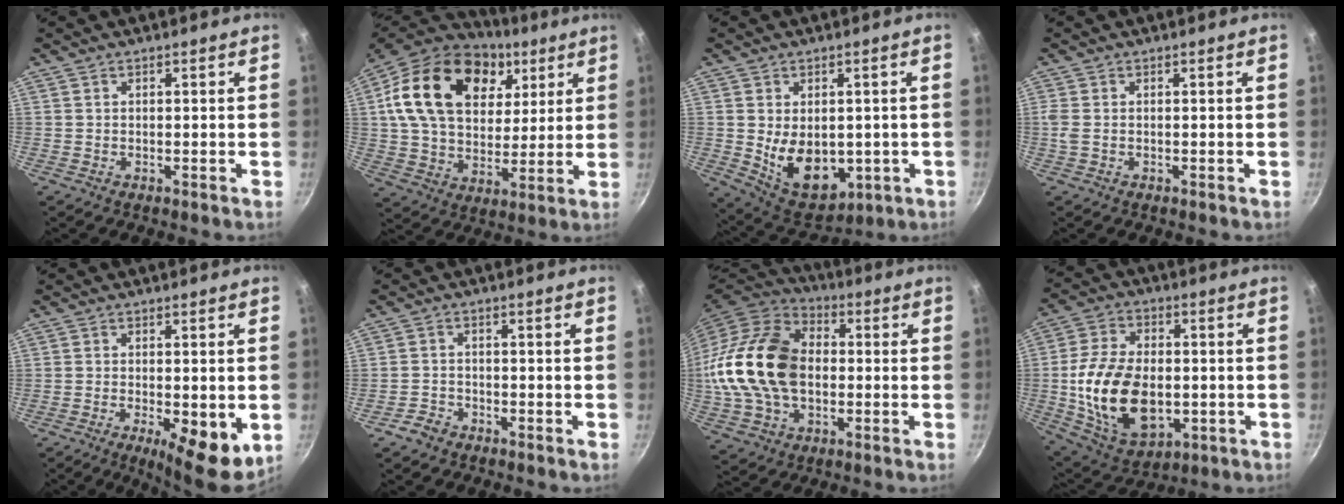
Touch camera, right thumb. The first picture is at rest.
{"total": 26.5, "force": [9.6, 17.8, 17.1], "torque": [-0.289, -0.008, 0.160]}
{"total": 12.7, "force": [-1.0, 8.6, 9.3], "torque": [-0.116, -0.019, 0.013]}
{"total": 1.6, "force": [-0.1, 0.9, 1.3], "torque": [-0.032, 0.000, -0.003]}
{"total": 10.4, "force": [-2.9, 3.3, 9.4], "torque": [-0.127, -0.006, -0.034]}
{"total": 3.2, "force": [-2.3, 2.0, 0.8], "torque": [-0.012, 0.027, -0.041]}
{"total": 23.3, "force": [0.0, 16.1, 16.8], "torque": [-0.313, 0.031, 0.000]}
{"total": 20.0, "force": [-2.3, 12.7, 15.4], "torque": [-0.273, 0.008, -0.025]}